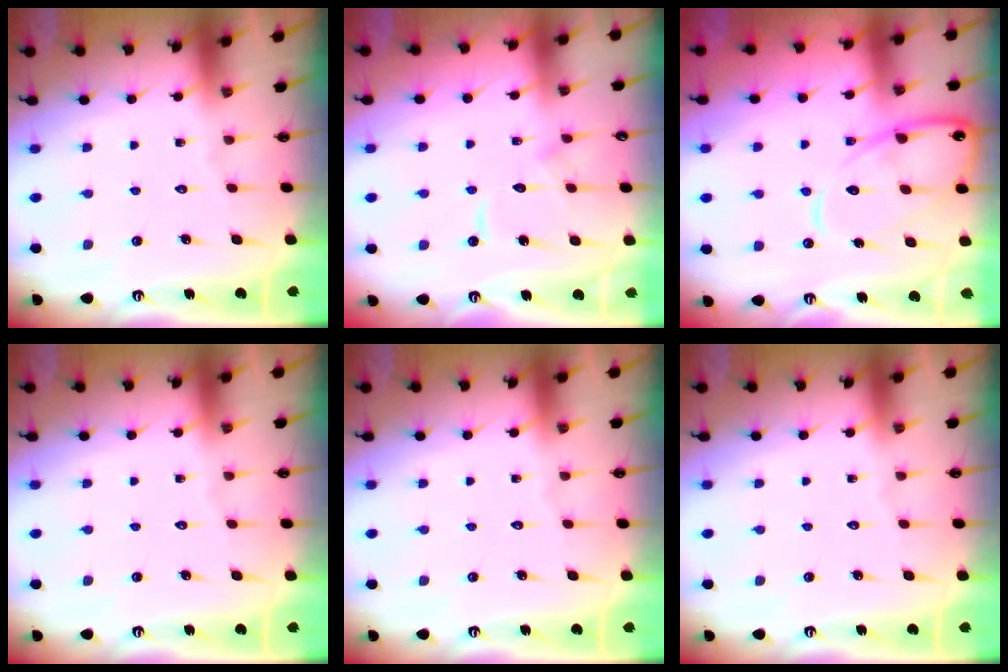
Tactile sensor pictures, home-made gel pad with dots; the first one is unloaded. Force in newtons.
{"total": 7.8, "press": 7.8, "slide": 0.8}
{"total": 12.7, "press": 12.7, "slide": 1.1}
{"total": 0.0}
{"total": 0.0}
{"total": 0.0}